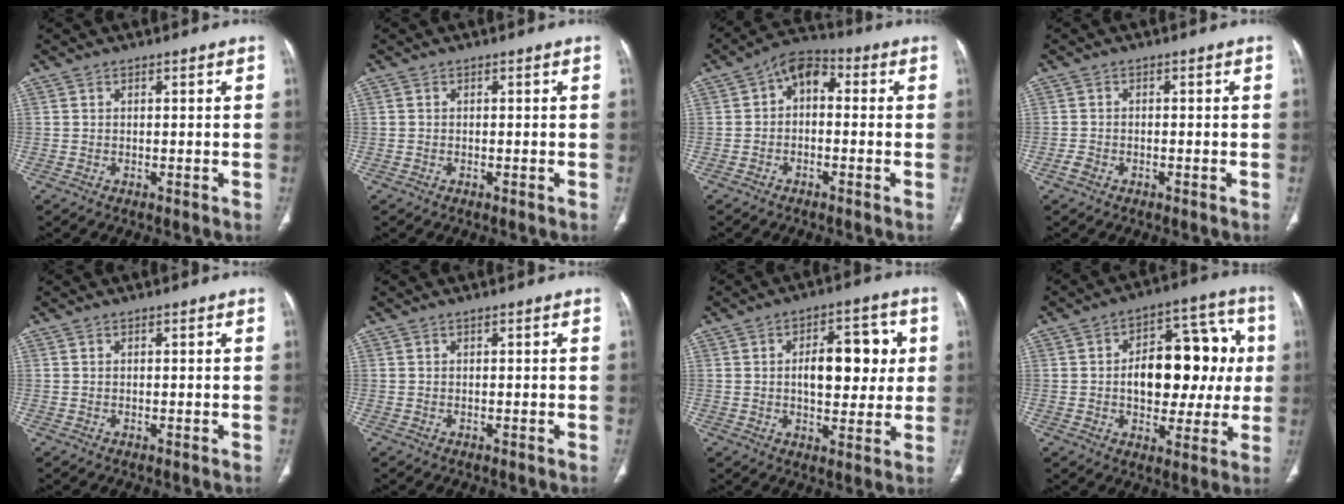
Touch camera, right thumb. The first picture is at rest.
{"total": 0.0}
{"total": 6.4, "force": [0.1, 4.2, 4.8], "torque": [-0.059, 0.028, -0.018]}
{"total": 1.6, "force": [-1.1, 0.9, 0.8], "torque": [-0.022, 0.005, -0.023]}
{"total": 0.0}
{"total": 0.0}
{"total": 12.7, "force": [1.8, 6.8, 10.6], "torque": [-0.109, 0.008, 0.026]}
{"total": 19.2, "force": [1.1, 11.5, 15.3], "torque": [-0.167, 0.036, 0.020]}